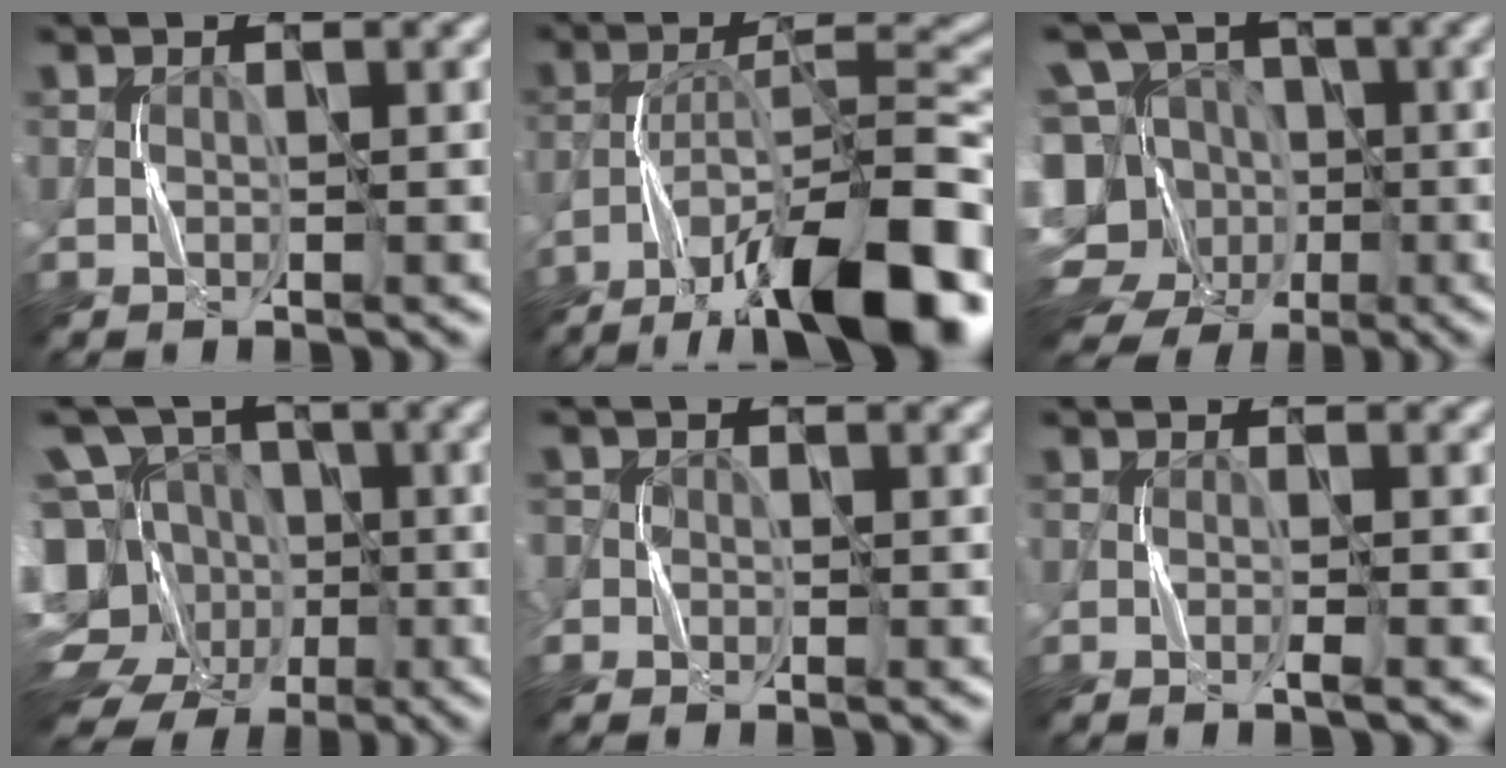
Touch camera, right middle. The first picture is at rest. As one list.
[{"total": 13.6, "force": [-9.0, 3.5, 9.6], "torque": [-0.150, 0.014, -0.152]}, {"total": 12.9, "force": [-5.3, 10.8, 4.5], "torque": [-0.109, -0.008, -0.096]}, {"total": 14.7, "force": [-5.0, 12.4, 6.2], "torque": [-0.139, -0.005, -0.103]}, {"total": 2.8, "force": [-0.7, 2.6, 0.8], "torque": [-0.009, 0.007, -0.026]}, {"total": 0.8, "force": [-0.4, -0.2, 0.7], "torque": [-0.010, 0.000, -0.010]}]